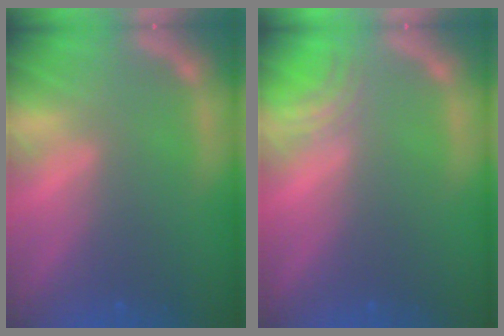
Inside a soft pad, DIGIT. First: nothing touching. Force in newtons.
{"total": 2.0}